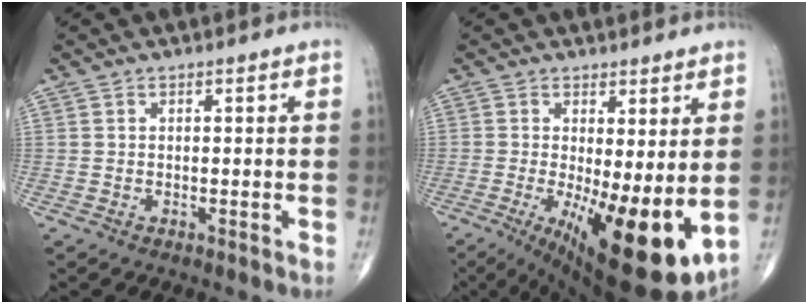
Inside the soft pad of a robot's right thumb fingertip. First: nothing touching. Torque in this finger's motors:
{"motor_torque": [1.76, 3.25, 0.22, -0.12, 0.48]}